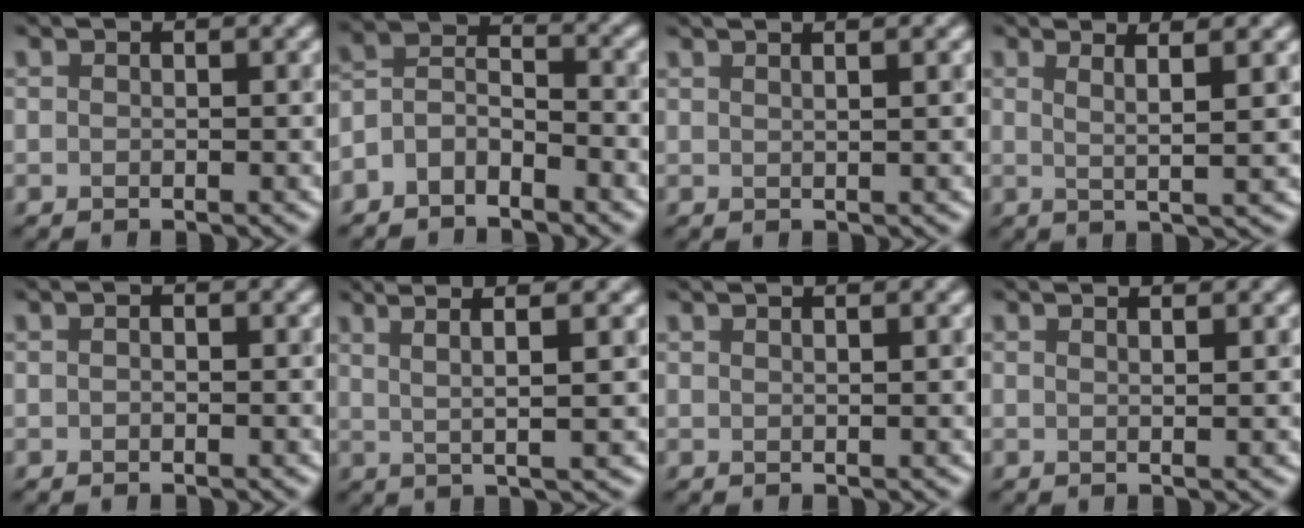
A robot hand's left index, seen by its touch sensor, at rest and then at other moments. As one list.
[{"total": 3.4, "force": [-2.8, 1.5, 1.4], "torque": [-0.030, 0.011, -0.052]}, {"total": 3.9, "force": [2.5, 1.7, 2.6], "torque": [-0.003, 0.038, 0.001]}, {"total": 3.0, "force": [1.5, 0.2, 2.6], "torque": [-0.044, 0.002, 0.030]}, {"total": 0.0}, {"total": 4.9, "force": [2.4, 0.5, 4.3], "torque": [-0.076, 0.015, 0.049]}, {"total": 3.3, "force": [2.2, 1.5, 1.9], "torque": [0.008, 0.029, -0.001]}, {"total": 3.0, "force": [2.1, 1.2, 1.9], "torque": [0.001, 0.024, -0.001]}]